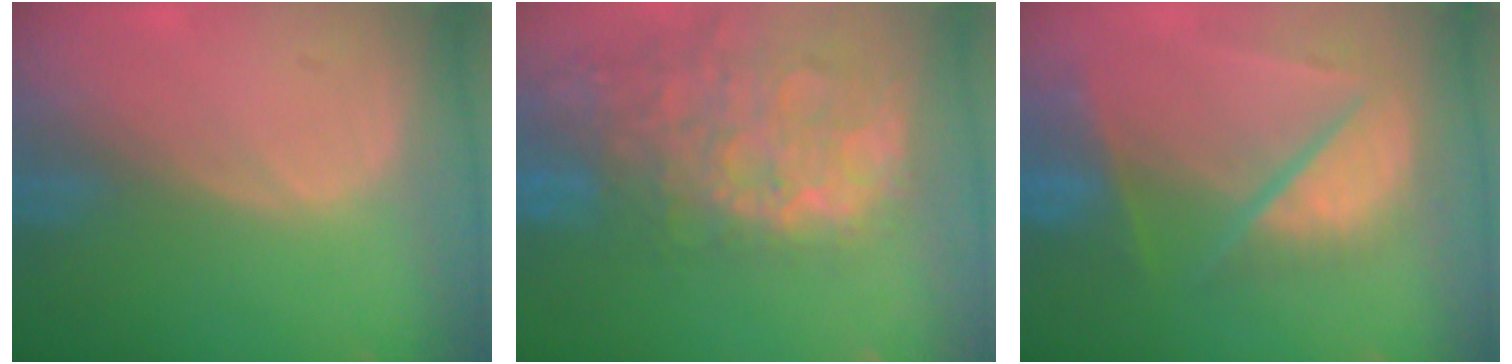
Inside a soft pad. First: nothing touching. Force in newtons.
{"total": 14.7, "press": 11.9, "slide": 8.5}
{"total": 9.7, "press": 8.3, "slide": 5.0}